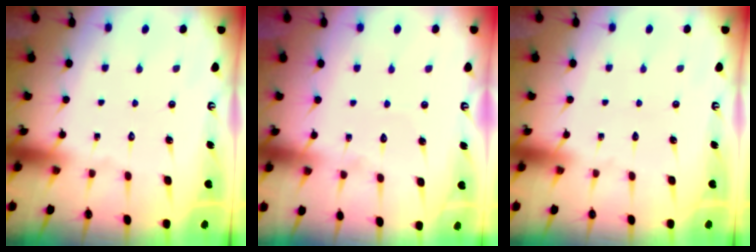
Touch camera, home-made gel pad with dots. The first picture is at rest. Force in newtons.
{"total": 3.0, "press": 3.0, "slide": 0.2}
{"total": 0.0}